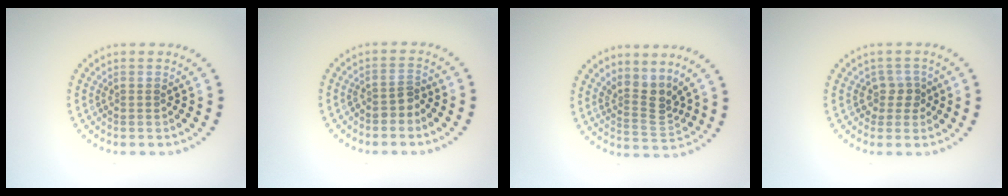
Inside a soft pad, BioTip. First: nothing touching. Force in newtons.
{"total": 1.4, "press": 1.0, "slide": 0.9}
{"total": 3.0, "press": 2.1, "slide": 2.1}
{"total": 1.8, "press": 1.4, "slide": 1.1}